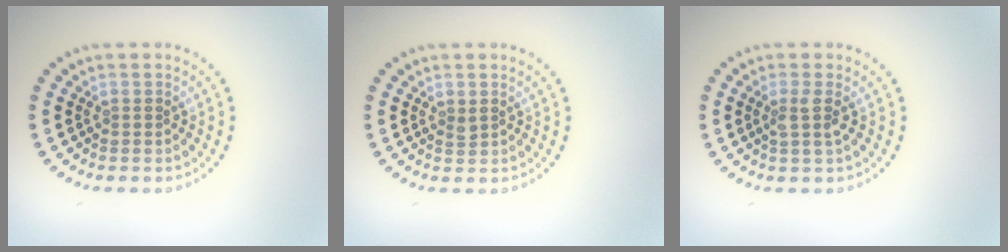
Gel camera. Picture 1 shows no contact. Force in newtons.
{"total": 0.6, "press": 0.5, "slide": 0.2}
{"total": 1.6, "press": 1.2, "slide": 1.0}